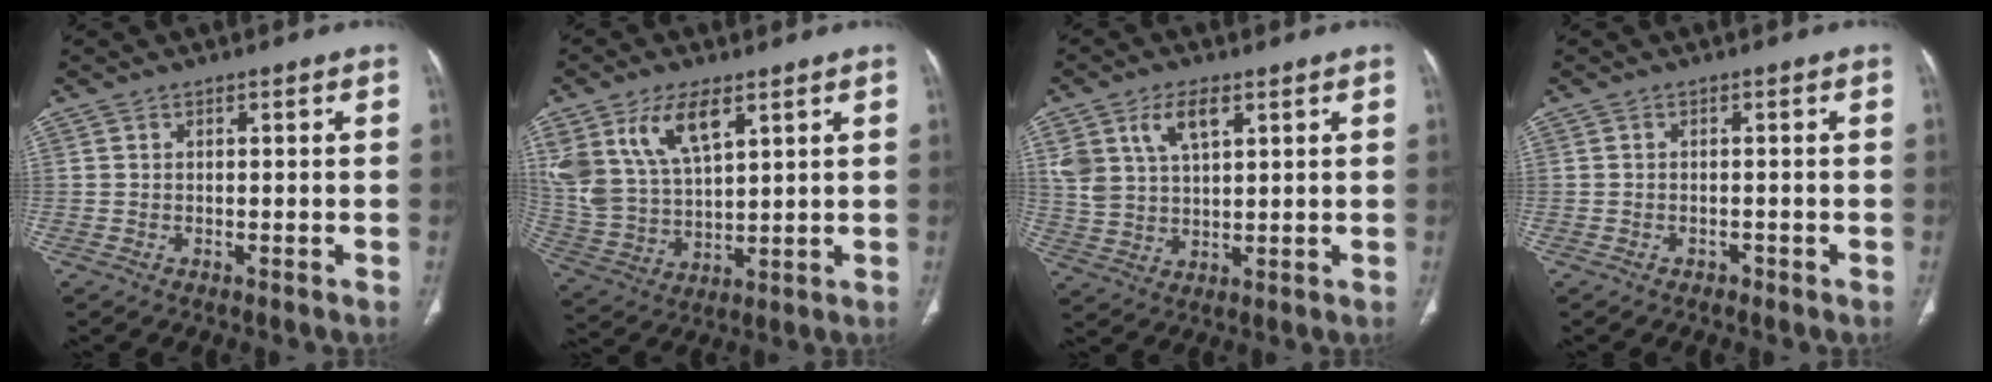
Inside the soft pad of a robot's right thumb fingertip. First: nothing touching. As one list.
[{"total": 14.5, "force": [7.4, 7.2, 10.1], "torque": [-0.194, -0.022, 0.159]}, {"total": 8.4, "force": [4.1, 4.4, 5.9], "torque": [-0.109, -0.010, 0.086]}, {"total": 0.9, "force": [-0.6, 0.6, 0.2], "torque": [-0.003, 0.002, -0.012]}]